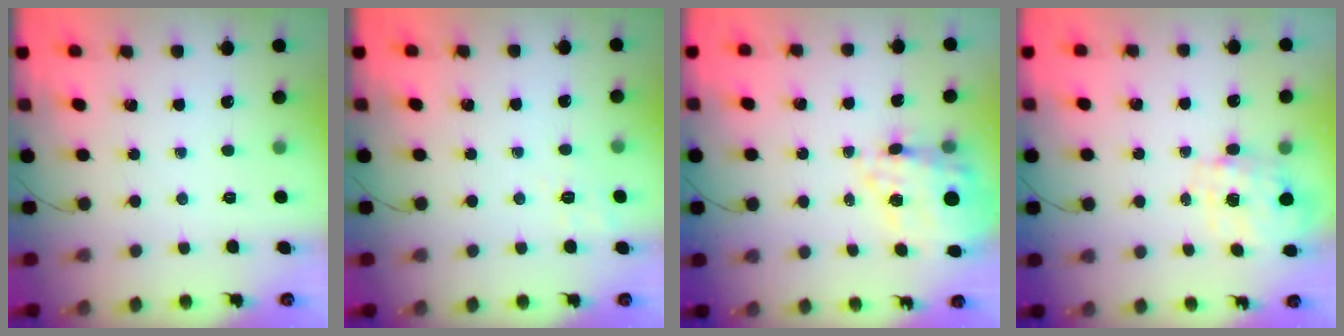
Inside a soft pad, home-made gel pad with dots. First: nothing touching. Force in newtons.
{"total": 1.7, "press": 0.1, "slide": 1.7}
{"total": 11.2, "press": 10.7, "slide": 3.3}
{"total": 3.9, "press": 3.8, "slide": 0.9}